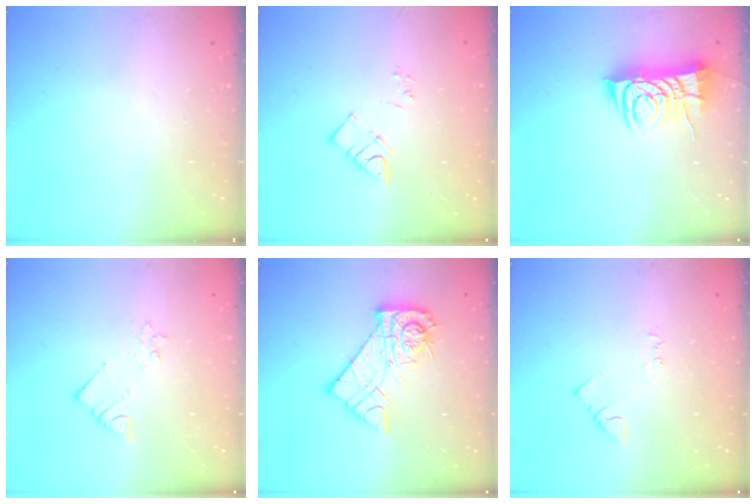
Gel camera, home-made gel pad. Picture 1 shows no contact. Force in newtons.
{"total": 6.0, "press": 6.0, "slide": 0.2}
{"total": 9.2, "press": 9.1, "slide": 1.1}
{"total": 2.8, "press": 2.7, "slide": 0.5}
{"total": 14.6, "press": 14.6, "slide": 1.4}
{"total": 4.2, "press": 4.1, "slide": 0.6}